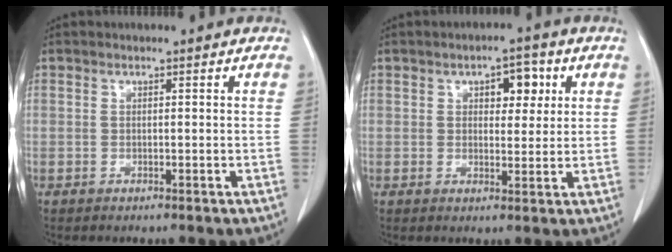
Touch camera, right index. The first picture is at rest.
{"total": 4.9, "force": [1.9, 2.6, 3.8], "torque": [-0.047, 0.010, 0.026]}